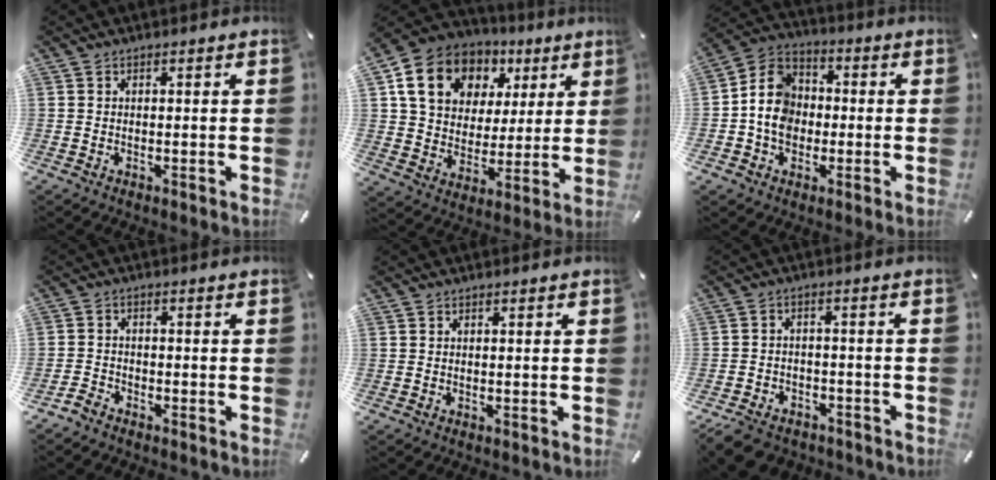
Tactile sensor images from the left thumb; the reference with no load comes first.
{"total": 14.5, "force": [6.2, 11.7, 6.0], "torque": [-0.113, -0.011, 0.121]}
{"total": 10.3, "force": [-1.7, 9.0, 4.6], "torque": [-0.113, 0.025, -0.030]}
{"total": 2.6, "force": [-2.4, 1.0, 0.3], "torque": [-0.014, 0.009, -0.051]}
{"total": 0.0}
{"total": 6.4, "force": [-5.2, 3.3, 2.0], "torque": [-0.041, 0.025, -0.098]}